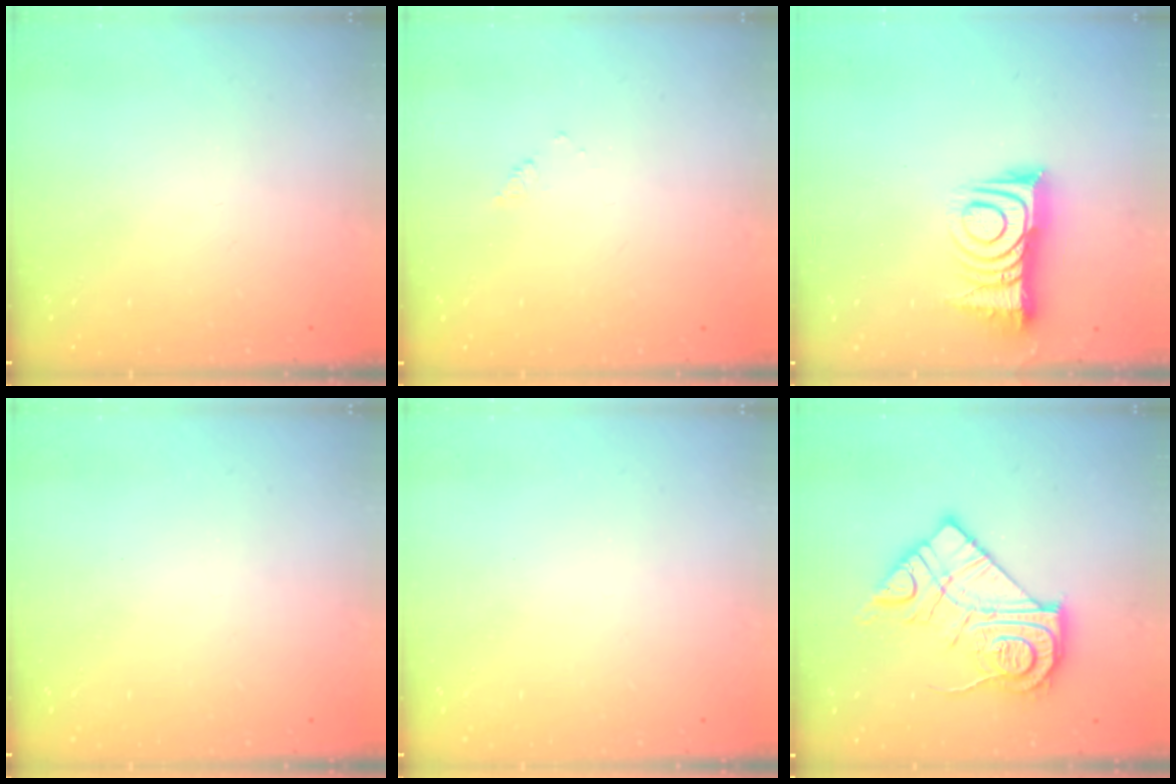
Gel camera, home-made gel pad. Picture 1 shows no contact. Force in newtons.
{"total": 1.7, "press": 1.6, "slide": 0.3}
{"total": 12.2, "press": 12.1, "slide": 1.0}
{"total": 0.0}
{"total": 0.0}
{"total": 17.7, "press": 17.6, "slide": 1.4}